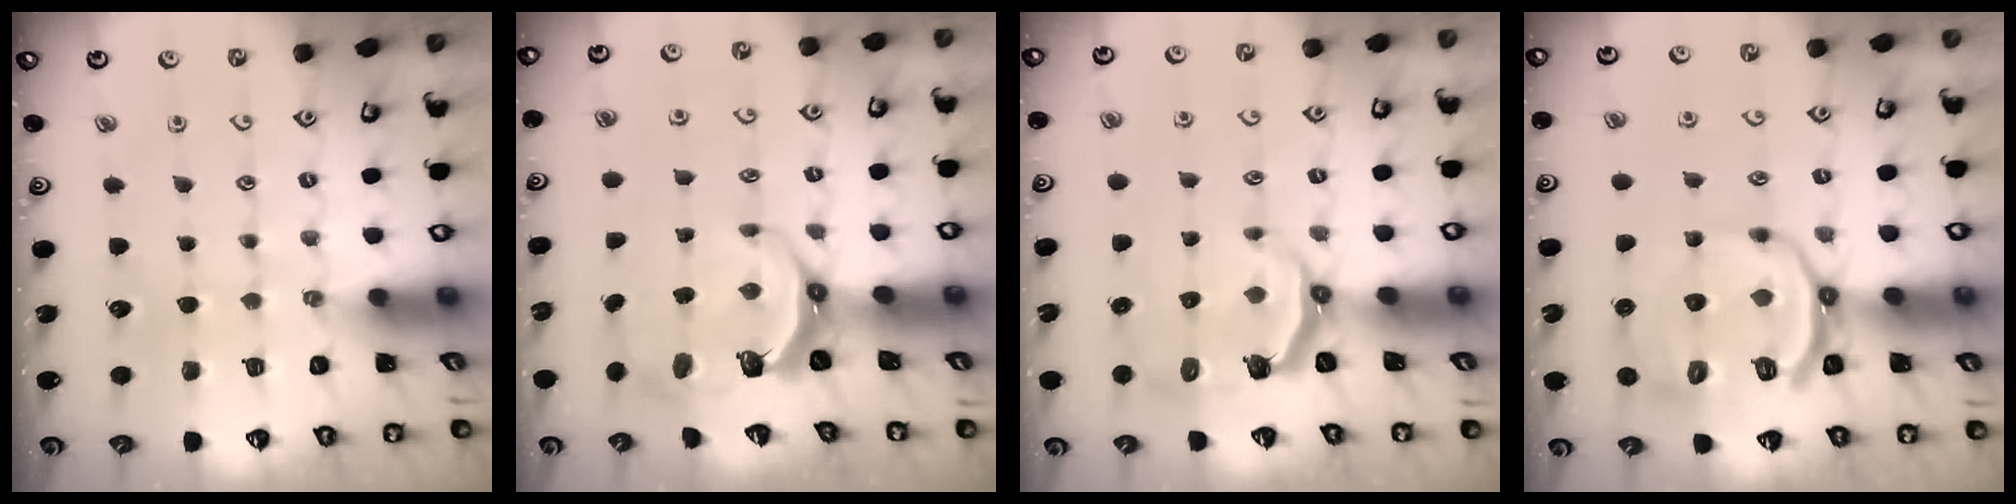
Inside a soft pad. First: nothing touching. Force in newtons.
{"total": 7.8, "press": 6.6, "slide": 4.3}
{"total": 4.5, "press": 2.9, "slide": 3.4}
{"total": 13.7, "press": 13.4, "slide": 3.2}